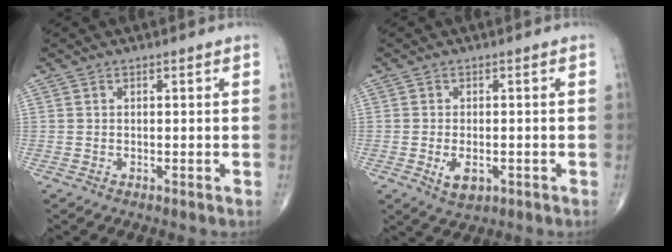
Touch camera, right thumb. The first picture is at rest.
{"total": 4.2, "force": [-1.3, 2.4, 3.2], "torque": [-0.051, -0.003, -0.014]}